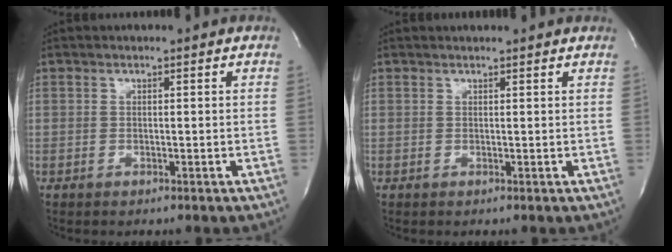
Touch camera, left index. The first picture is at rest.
{"total": 3.3, "force": [3.2, 0.3, 1.0], "torque": [-0.017, 0.018, 0.034]}